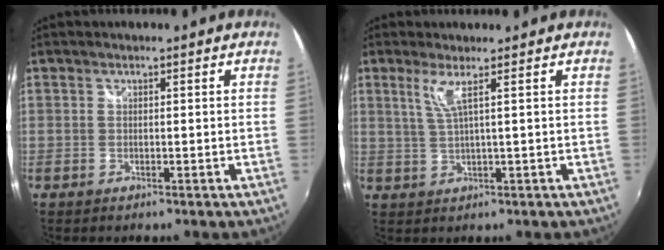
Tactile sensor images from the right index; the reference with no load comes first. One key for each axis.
{"total": 3.2, "fx": 1.4, "fy": -0.7, "fz": 2.8, "tx": -0.053, "ty": -0.006, "tz": 0.033}